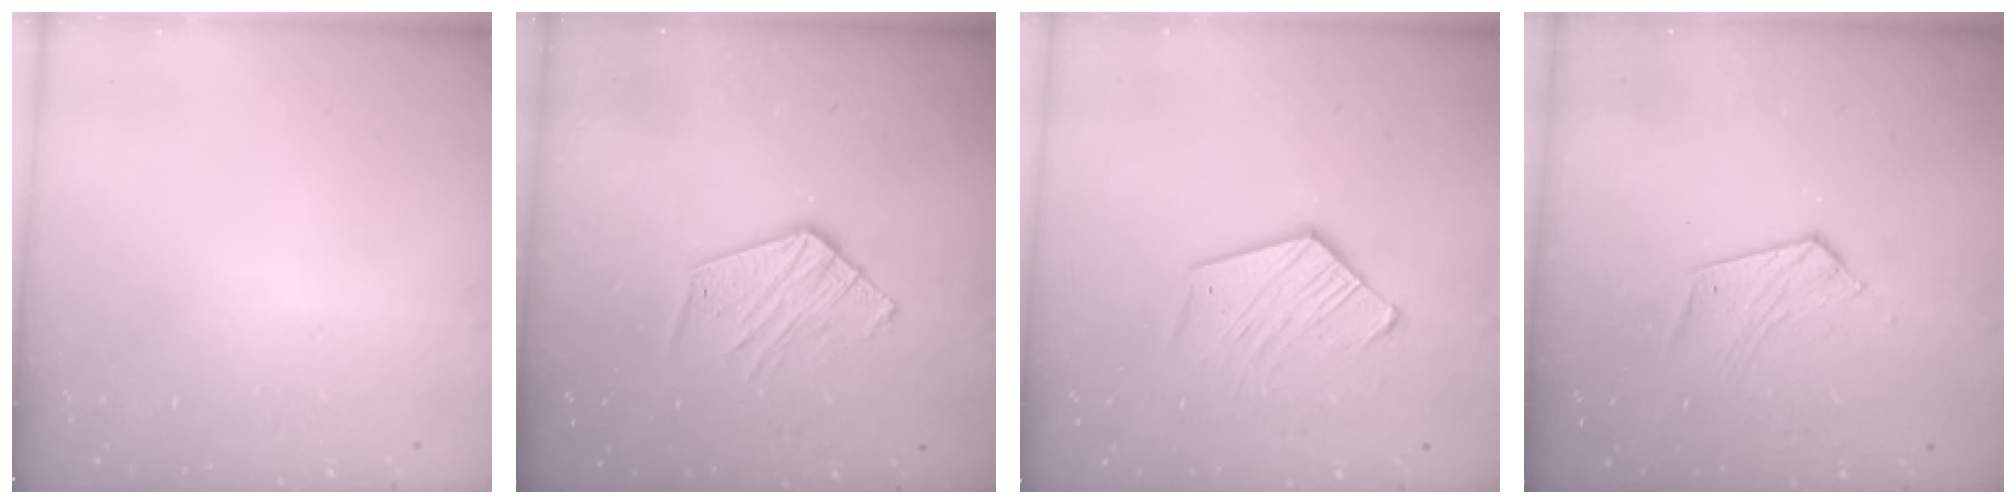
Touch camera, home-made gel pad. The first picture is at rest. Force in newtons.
{"total": 9.8, "press": 9.7, "slide": 0.8}
{"total": 10.3, "press": 10.2, "slide": 0.7}
{"total": 7.0, "press": 7.0, "slide": 0.5}